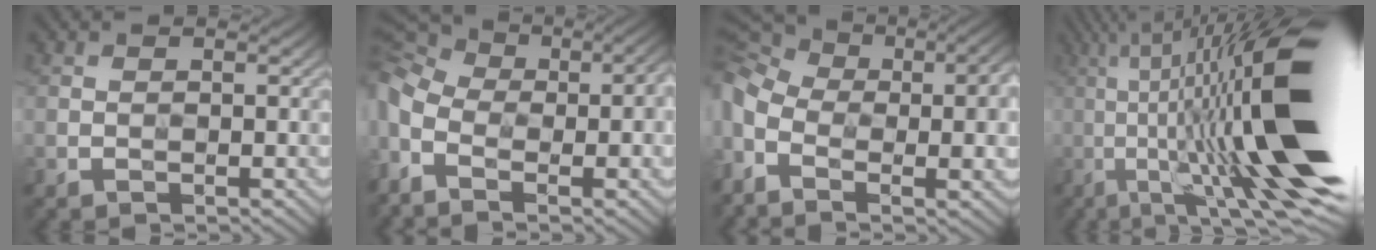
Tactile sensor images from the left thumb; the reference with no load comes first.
{"total": 14.3, "force": [-3.5, 8.7, 10.8], "torque": [-0.249, -0.013, -0.040]}
{"total": 15.7, "force": [-2.9, 9.5, 12.2], "torque": [-0.275, -0.025, -0.019]}
{"total": 20.7, "force": [0.2, 4.4, 20.3], "torque": [-0.326, 0.036, 0.011]}